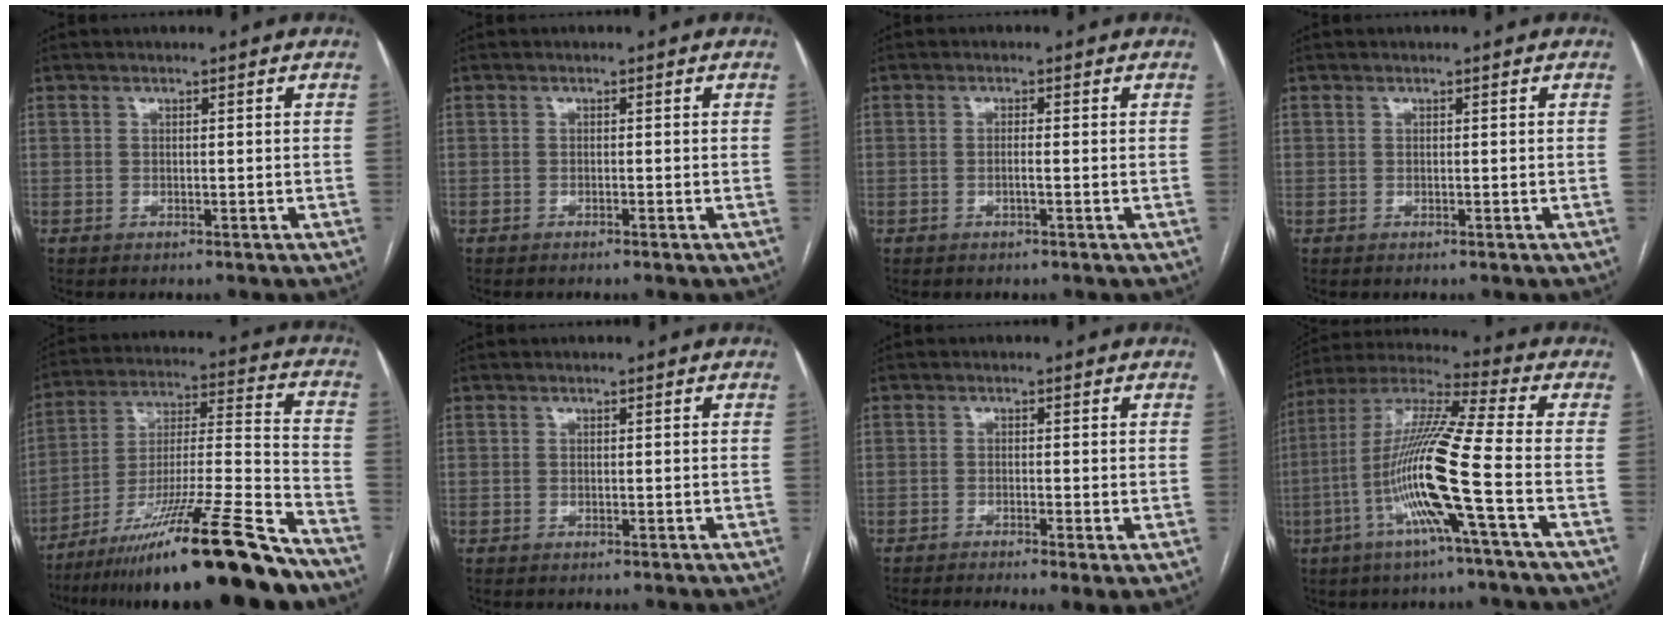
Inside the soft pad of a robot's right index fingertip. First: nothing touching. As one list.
[{"total": 0.5, "force": [-0.4, -0.2, 0.3], "torque": [-0.007, 0.000, -0.008]}, {"total": 1.2, "force": [-0.3, 0.0, 1.1], "torque": [-0.021, 0.000, -0.006]}, {"total": 0.0}, {"total": 25.0, "force": [-19.1, 0.1, 16.1], "torque": [-0.239, -0.025, -0.322]}, {"total": 0.0}, {"total": 5.1, "force": [-3.2, 0.5, 4.0], "torque": [-0.060, -0.012, -0.050]}, {"total": 15.6, "force": [-4.8, -1.4, 14.8], "torque": [-0.296, -0.004, -0.102]}]